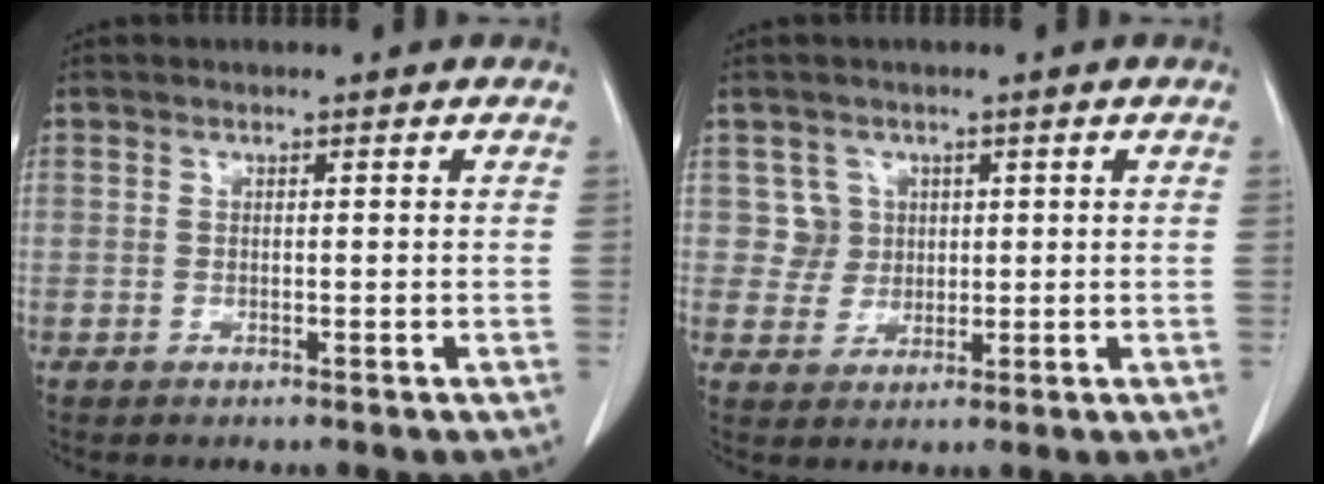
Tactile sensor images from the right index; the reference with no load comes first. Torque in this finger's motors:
{"motor_torque": [-0.06, 0.01, 0.00, 0.00]}